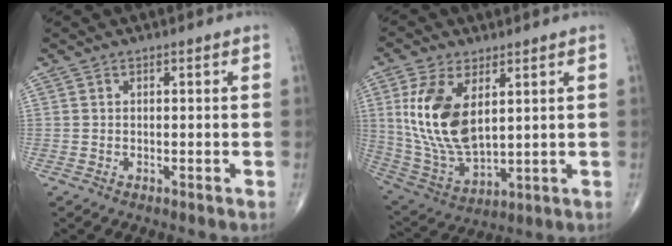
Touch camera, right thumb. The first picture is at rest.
{"total": 15.5, "force": [4.1, 8.2, 12.5], "torque": [-0.248, -0.020, 0.096]}